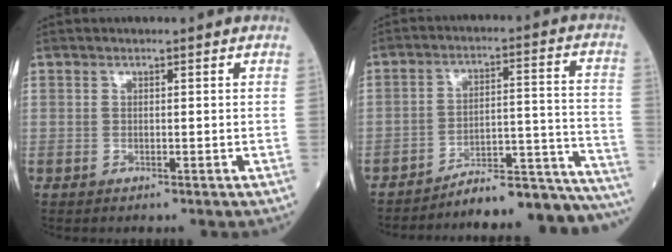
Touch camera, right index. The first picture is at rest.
{"total": 18.9, "force": [-18.5, 0.2, 4.0], "torque": [-0.010, 0.037, -0.251]}